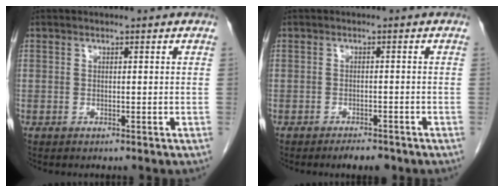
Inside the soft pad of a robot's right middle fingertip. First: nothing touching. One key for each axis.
{"total": 2.8, "fx": -2.3, "fy": 0.9, "fz": 1.4, "tx": -0.020, "ty": -0.001, "tz": -0.029}